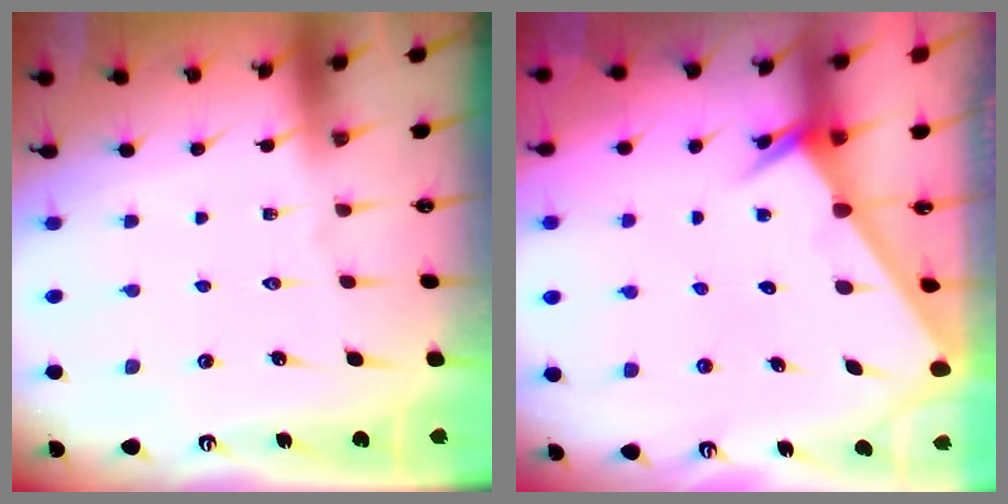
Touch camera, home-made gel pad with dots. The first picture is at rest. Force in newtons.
{"total": 2.3, "press": 2.3, "slide": 0.1}